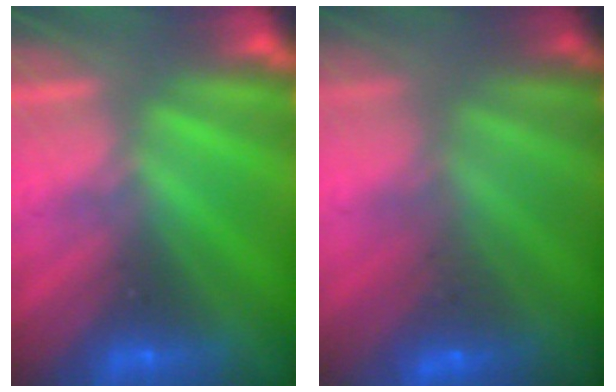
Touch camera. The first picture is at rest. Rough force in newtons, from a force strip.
{"total": 2.4}